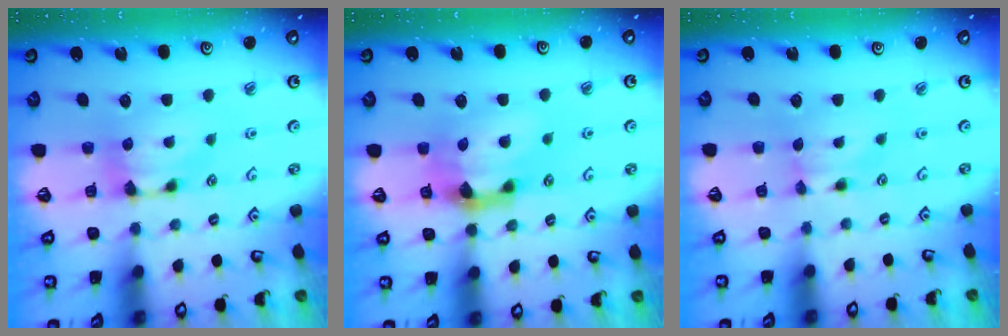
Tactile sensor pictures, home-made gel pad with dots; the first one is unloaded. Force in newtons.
{"total": 4.0, "press": 3.6, "slide": 1.8}
{"total": 0.0}